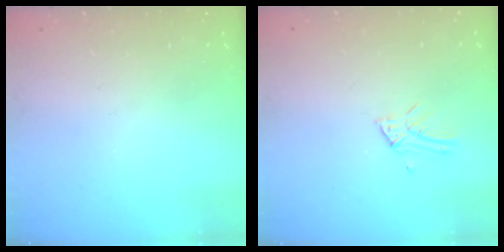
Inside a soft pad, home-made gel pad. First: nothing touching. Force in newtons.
{"total": 4.0, "press": 3.9, "slide": 0.3}